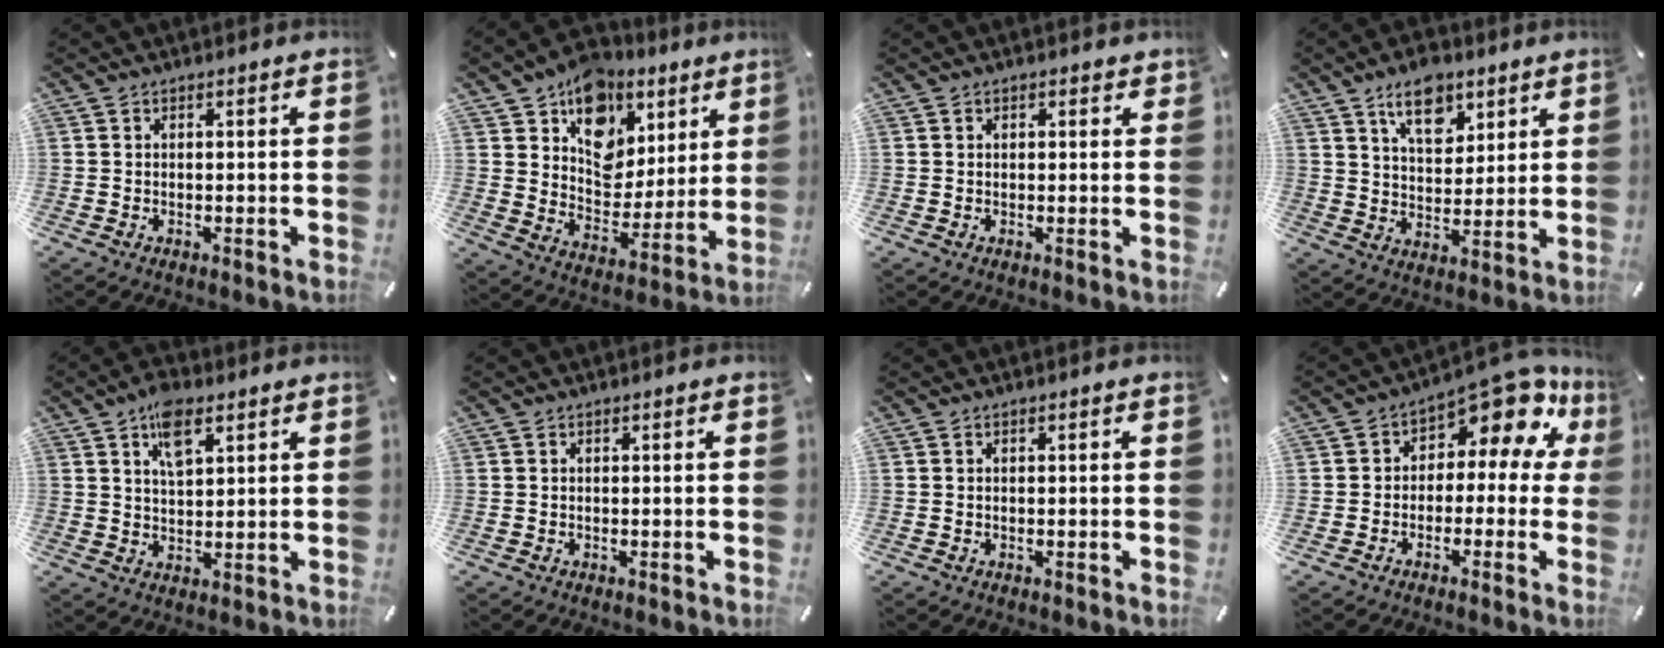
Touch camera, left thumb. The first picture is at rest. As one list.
[{"total": 13.3, "force": [7.1, 10.5, 4.0], "torque": [-0.053, -0.063, 0.131]}, {"total": 0.9, "force": [0.4, 0.8, 0.2], "torque": [0.004, 0.002, 0.005]}, {"total": 10.6, "force": [6.5, 6.3, 5.5], "torque": [-0.071, -0.027, 0.112]}, {"total": 7.3, "force": [4.0, 3.8, 4.9], "torque": [-0.074, -0.013, 0.067]}, {"total": 0.0}, {"total": 0.0}, {"total": 11.9, "force": [6.7, 5.7, 8.0], "torque": [-0.116, -0.056, 0.112]}]